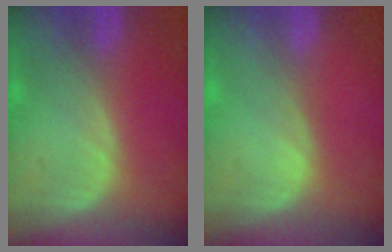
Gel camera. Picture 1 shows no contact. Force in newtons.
{"total": 0.0}